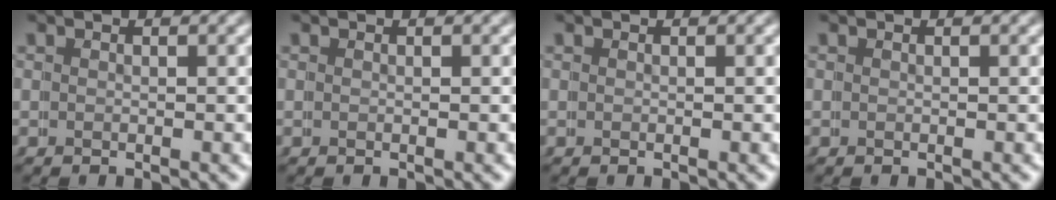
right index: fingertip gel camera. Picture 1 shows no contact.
{"total": 0.0}
{"total": 0.0}
{"total": 0.0}